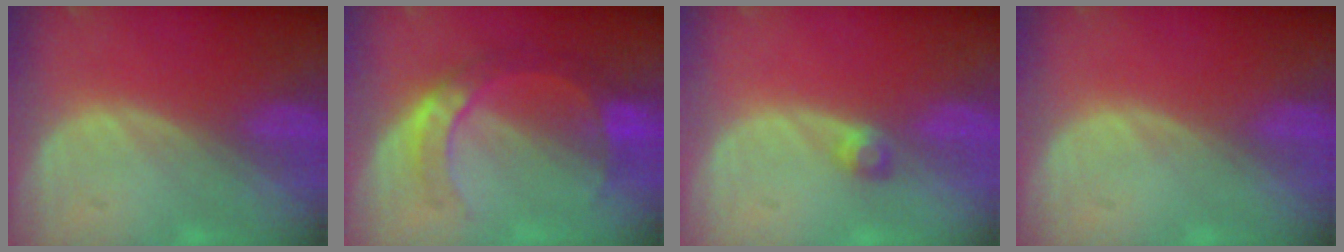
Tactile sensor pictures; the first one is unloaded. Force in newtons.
{"total": 7.1, "press": 6.5, "slide": 2.9}
{"total": 2.0, "press": 1.7, "slide": 1.1}
{"total": 0.0}